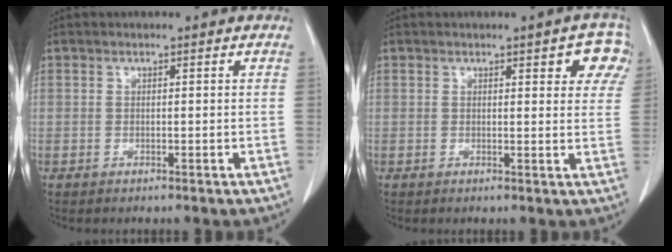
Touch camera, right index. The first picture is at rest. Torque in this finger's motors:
{"motor_torque": [0.18, 0.20, 0.06, 0.01]}